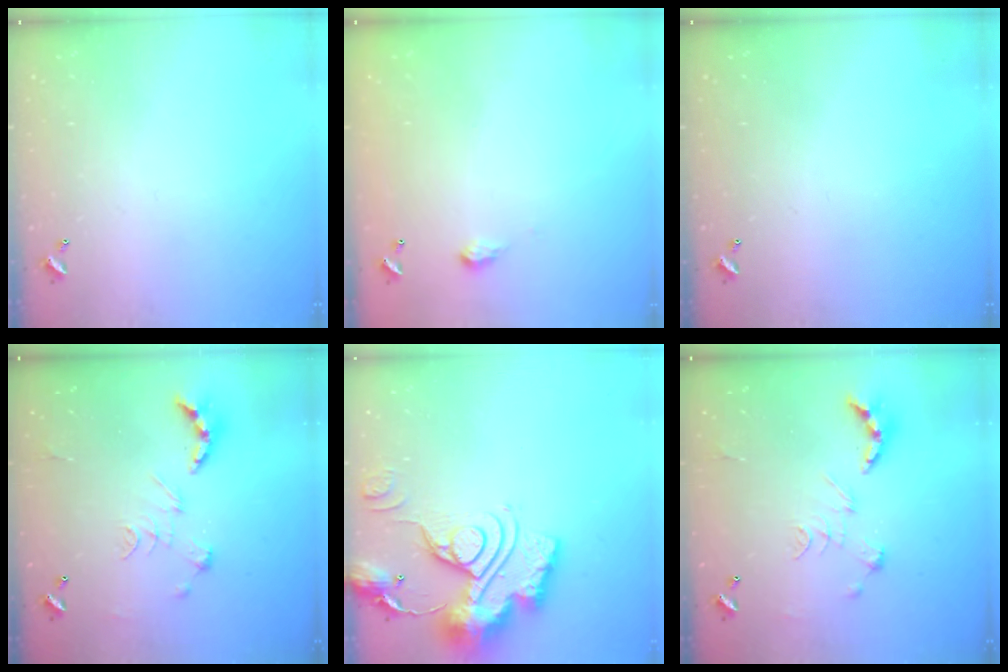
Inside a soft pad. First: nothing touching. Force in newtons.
{"total": 2.0, "press": 2.0, "slide": 0.3}
{"total": 0.0}
{"total": 2.5, "press": 2.0, "slide": 1.5}
{"total": 21.4, "press": 21.3, "slide": 2.0}
{"total": 2.5, "press": 2.0, "slide": 1.5}